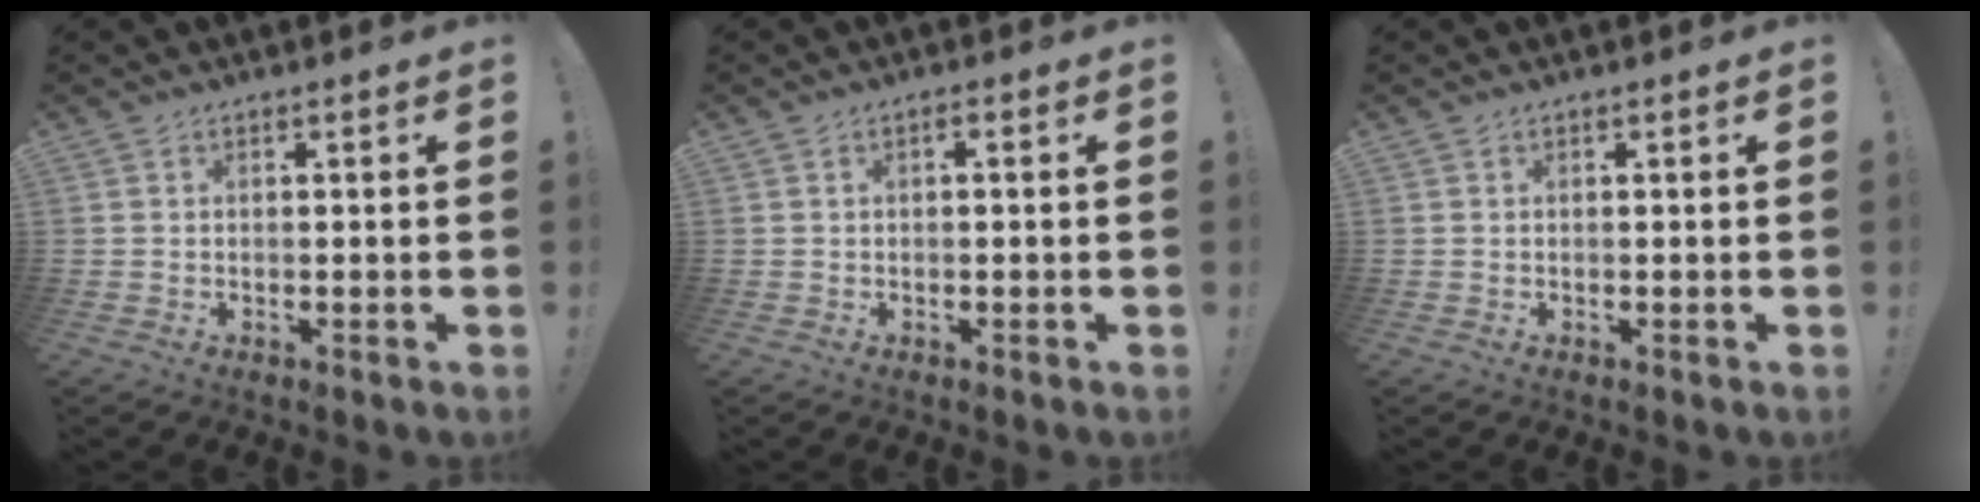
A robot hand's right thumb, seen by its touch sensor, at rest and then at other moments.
{"total": 0.9, "force": [-0.4, 0.3, 0.7], "torque": [-0.018, 0.007, -0.008]}
{"total": 0.0}